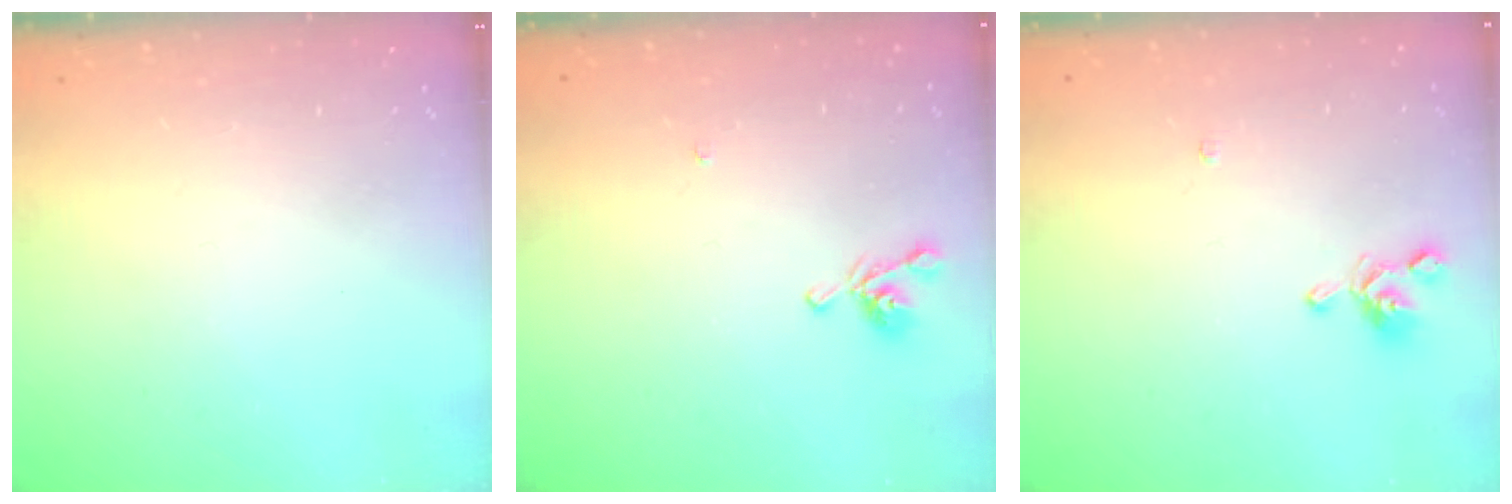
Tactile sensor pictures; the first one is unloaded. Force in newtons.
{"total": 5.1, "press": 5.1, "slide": 0.5}
{"total": 2.4, "press": 2.3, "slide": 0.7}